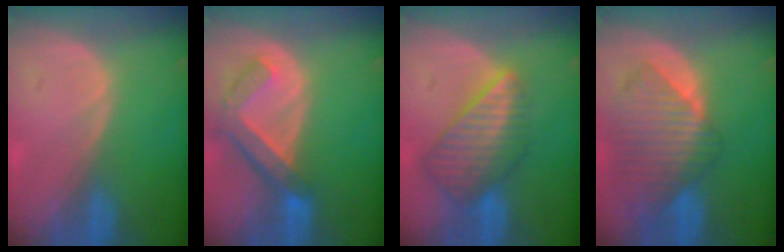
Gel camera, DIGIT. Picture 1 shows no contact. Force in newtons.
{"total": 7.2, "press": 6.3, "slide": 3.5}
{"total": 8.7, "press": 7.6, "slide": 4.3}
{"total": 10.0, "press": 8.7, "slide": 5.1}